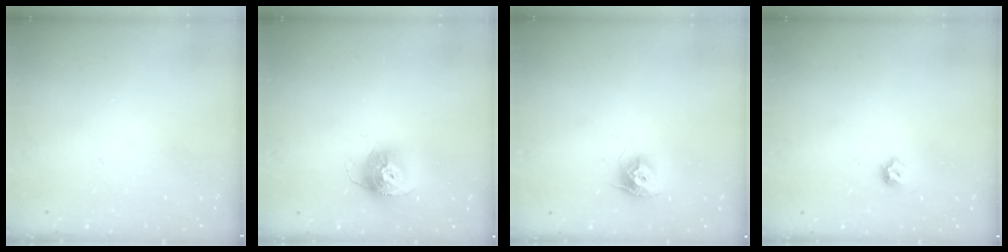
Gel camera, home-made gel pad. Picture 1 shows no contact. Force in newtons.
{"total": 13.5, "press": 13.4, "slide": 1.2}
{"total": 9.1, "press": 9.1, "slide": 0.3}
{"total": 3.8, "press": 3.8, "slide": 0.8}